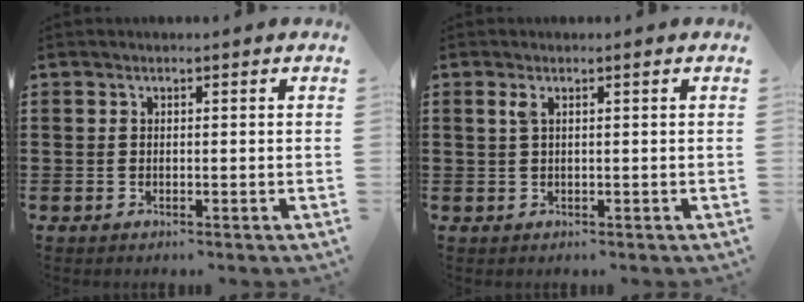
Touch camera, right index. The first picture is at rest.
{"total": 1.5, "force": [0.6, 0.2, 1.4], "torque": [-0.031, 0.002, 0.009]}